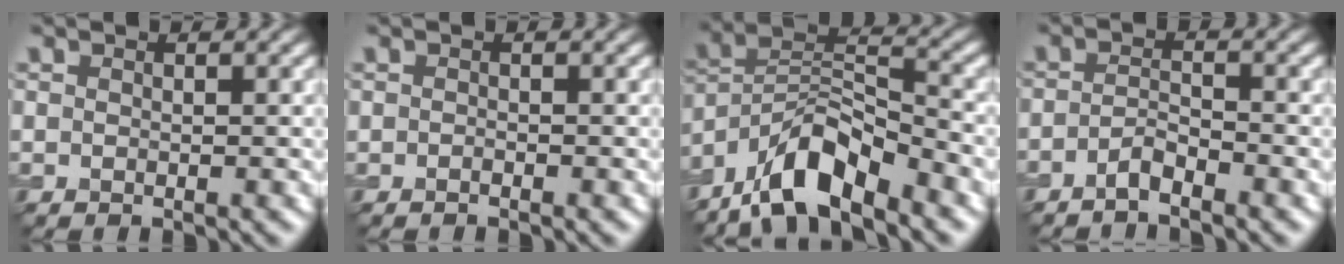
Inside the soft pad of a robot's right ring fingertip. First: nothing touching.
{"total": 0.0}
{"total": 8.5, "force": [-6.3, 2.6, 5.0], "torque": [-0.081, 0.006, -0.126]}
{"total": 1.8, "force": [-1.4, 0.3, 1.1], "torque": [-0.021, 0.005, -0.032]}